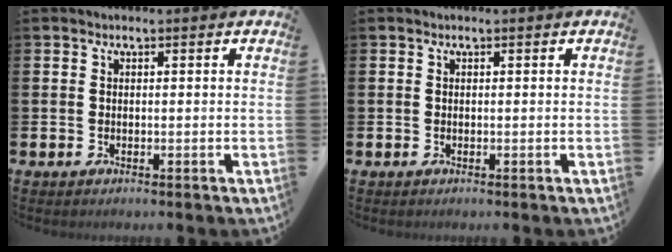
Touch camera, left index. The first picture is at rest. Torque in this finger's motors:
{"motor_torque": [0.00, 0.00, 0.00, 0.00]}